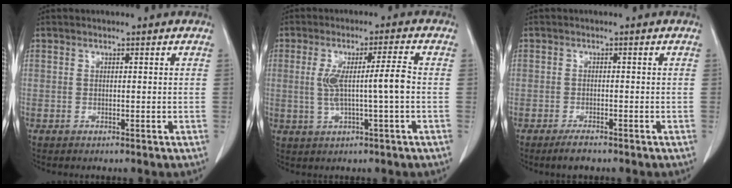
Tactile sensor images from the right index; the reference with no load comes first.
{"total": 6.9, "force": [-0.3, -0.3, 6.9], "torque": [-0.128, 0.007, 0.001]}
{"total": 2.1, "force": [-1.7, 0.3, 1.2], "torque": [-0.028, -0.004, -0.029]}